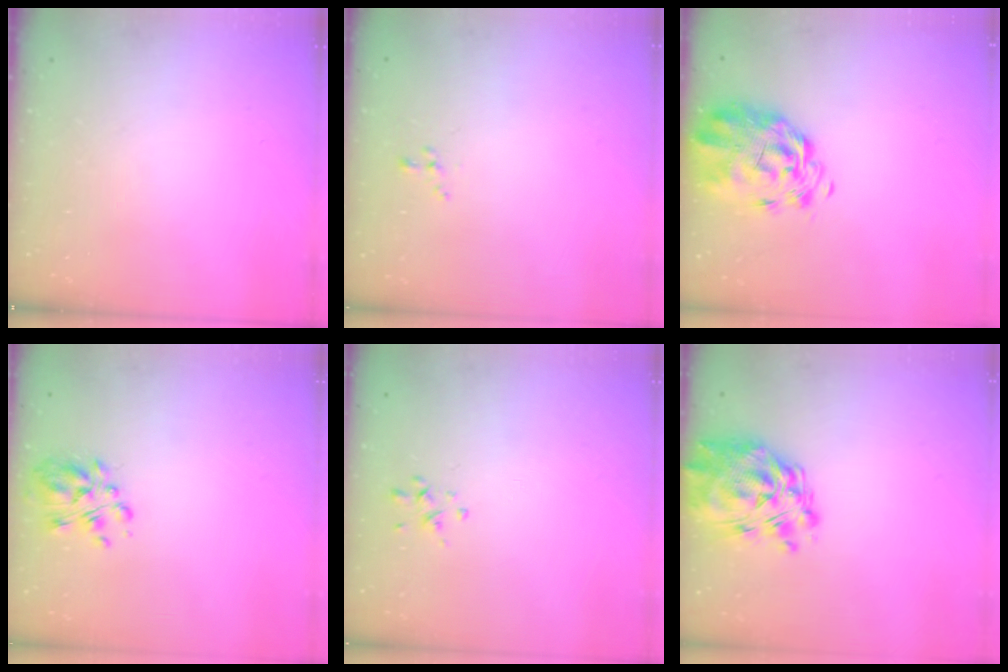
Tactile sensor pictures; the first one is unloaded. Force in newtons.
{"total": 0.0}
{"total": 3.9, "press": 3.3, "slide": 2.1}
{"total": 6.1, "press": 5.8, "slide": 1.8}
{"total": 0.6, "press": 0.2, "slide": 0.5}
{"total": 12.7, "press": 11.8, "slide": 4.9}